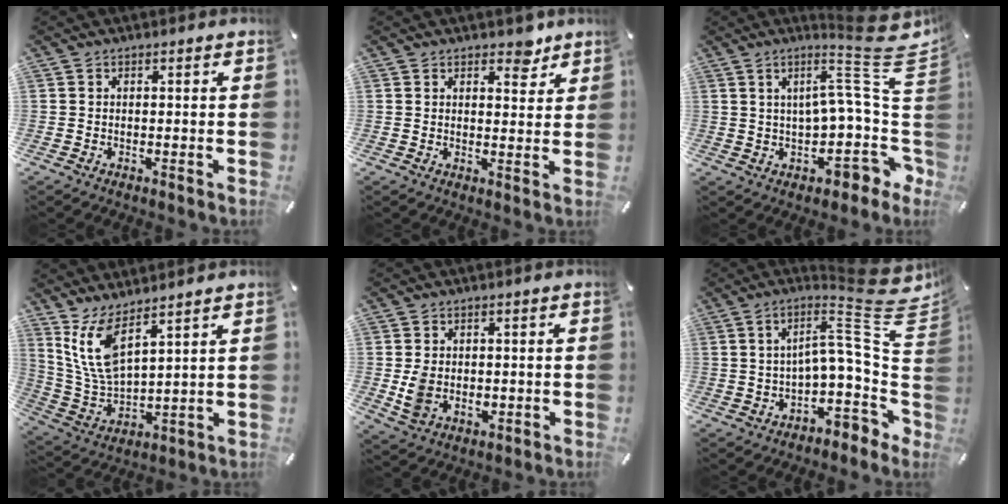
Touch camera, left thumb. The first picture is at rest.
{"total": 4.7, "force": [3.4, 2.8, 1.7], "torque": [-0.003, -0.020, 0.054]}
{"total": 18.1, "force": [3.9, 7.9, 15.8], "torque": [-0.165, -0.067, 0.059]}
{"total": 11.3, "force": [7.2, 4.5, 7.5], "torque": [-0.185, -0.033, 0.133]}
{"total": 6.4, "force": [-0.4, 5.0, 4.0], "torque": [-0.068, -0.008, -0.010]}
{"total": 17.1, "force": [6.1, 7.3, 14.3], "torque": [-0.185, -0.067, 0.103]}